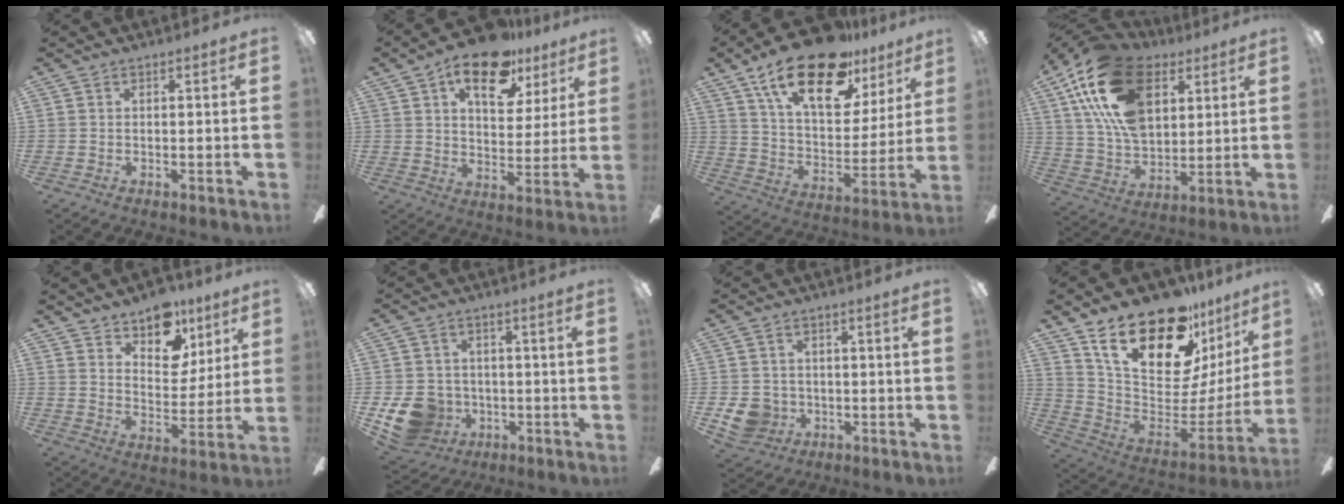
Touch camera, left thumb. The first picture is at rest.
{"total": 16.5, "force": [10.0, 8.3, 10.2], "torque": [-0.147, -0.040, 0.169]}
{"total": 23.9, "force": [15.0, 10.3, 15.5], "torque": [-0.247, -0.082, 0.256]}
{"total": 23.0, "force": [10.2, 13.9, 15.2], "torque": [-0.313, -0.022, 0.181]}
{"total": 11.8, "force": [8.3, 6.8, 4.8], "torque": [-0.063, -0.049, 0.151]}
{"total": 11.0, "force": [-3.7, 9.3, 4.6], "torque": [-0.119, 0.018, -0.062]}
{"total": 6.5, "force": [-1.6, 6.0, 2.1], "torque": [-0.054, 0.007, -0.030]}
{"total": 25.7, "force": [18.1, 10.8, 14.7], "torque": [-0.253, -0.130, 0.319]}